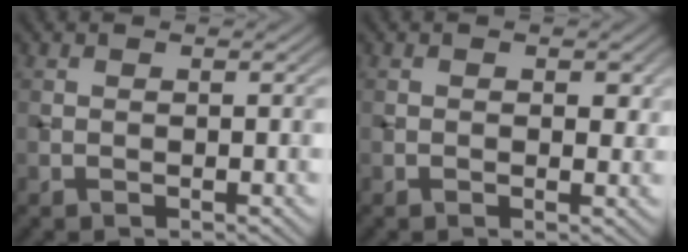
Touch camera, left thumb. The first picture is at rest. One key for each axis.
{"total": 1.5, "fx": 0.3, "fy": 0.9, "fz": 1.1, "tx": -0.013, "ty": -0.007, "tz": 0.003}